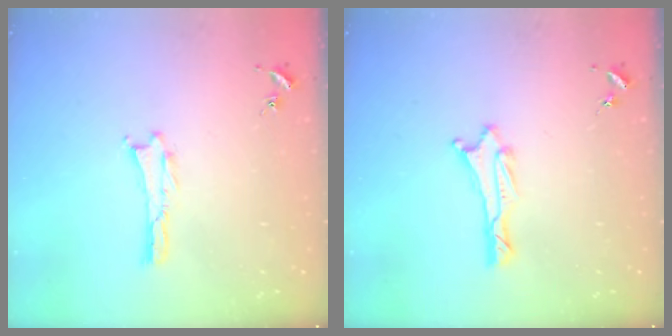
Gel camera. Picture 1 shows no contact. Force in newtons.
{"total": 1.1, "press": 1.1, "slide": 0.1}